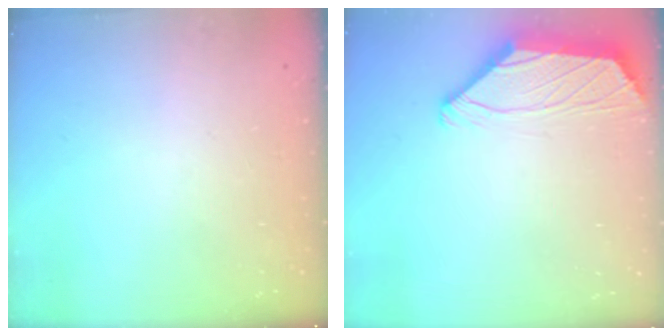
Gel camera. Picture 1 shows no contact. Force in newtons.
{"total": 2.1, "press": 2.0, "slide": 0.8}